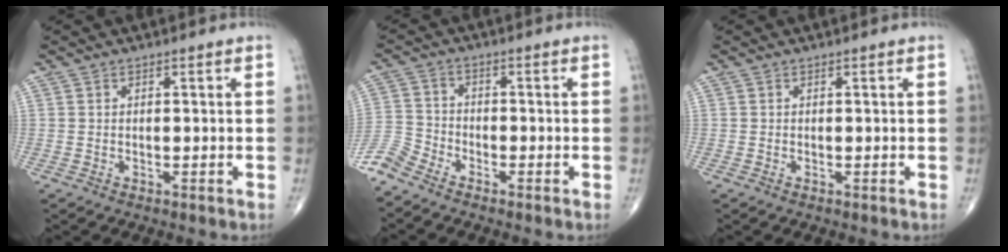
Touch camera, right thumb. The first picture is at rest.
{"total": 5.0, "force": [-4.5, 1.7, 1.4], "torque": [-0.031, 0.003, -0.104]}
{"total": 0.0}